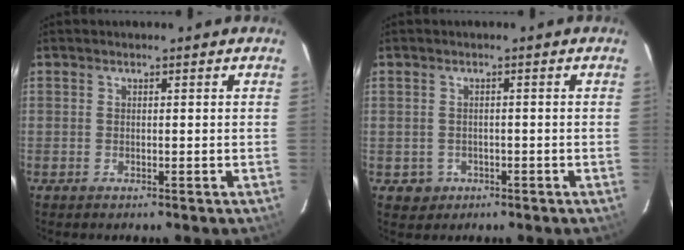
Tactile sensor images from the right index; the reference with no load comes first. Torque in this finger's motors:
{"motor_torque": [-0.03, -0.06, -0.26, -0.10]}